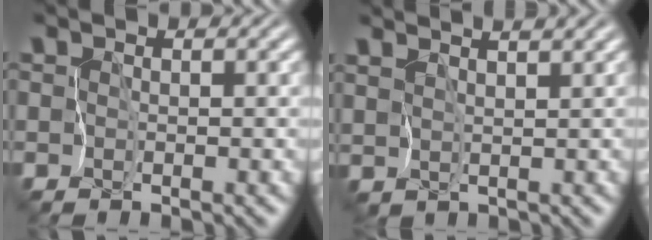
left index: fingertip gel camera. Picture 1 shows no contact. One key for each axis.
{"total": 3.2, "fx": 2.9, "fy": 0.4, "fz": 1.3, "tx": -0.038, "ty": 0.017, "tz": 0.043}